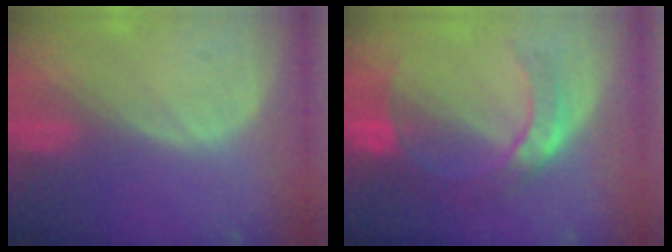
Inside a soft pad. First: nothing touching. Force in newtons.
{"total": 7.2, "press": 6.7, "slide": 2.7}